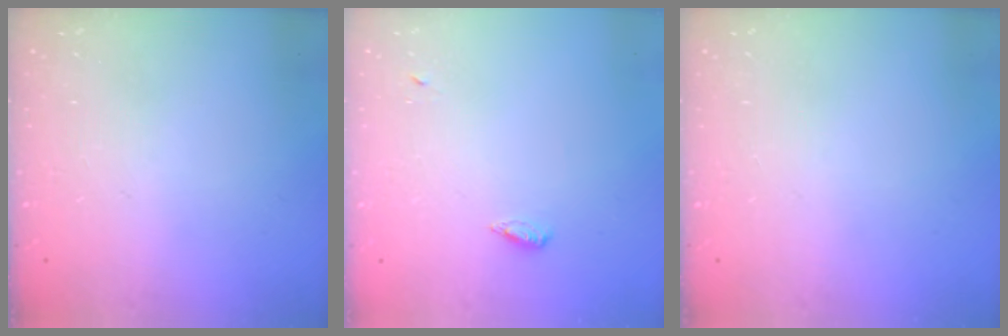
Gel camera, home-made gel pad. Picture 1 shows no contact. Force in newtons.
{"total": 3.1, "press": 3.0, "slide": 0.7}
{"total": 0.0}